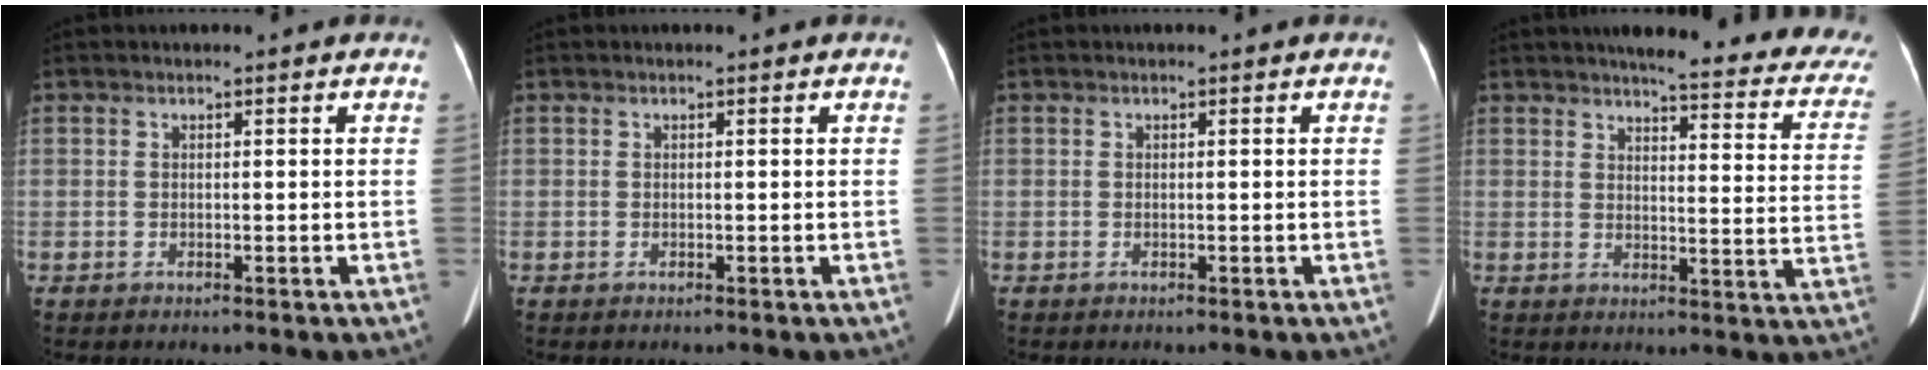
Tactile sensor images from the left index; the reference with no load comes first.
{"total": 0.0}
{"total": 0.0}
{"total": 20.1, "force": [17.5, 3.0, 9.3], "torque": [-0.092, -0.046, 0.180]}